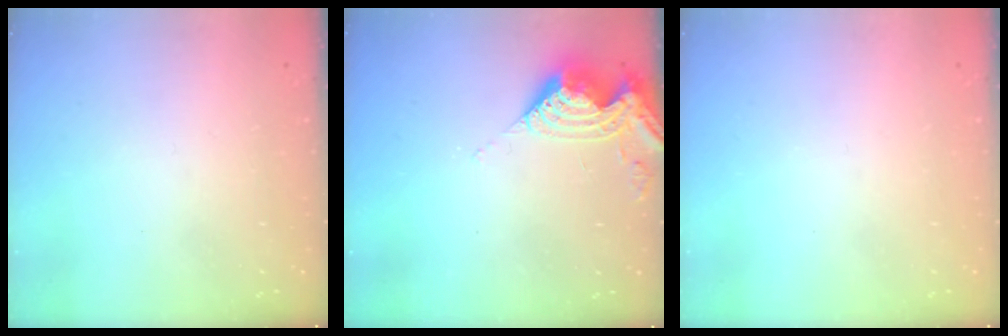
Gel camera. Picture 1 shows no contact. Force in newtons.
{"total": 9.6, "press": 9.5, "slide": 1.4}
{"total": 0.0}